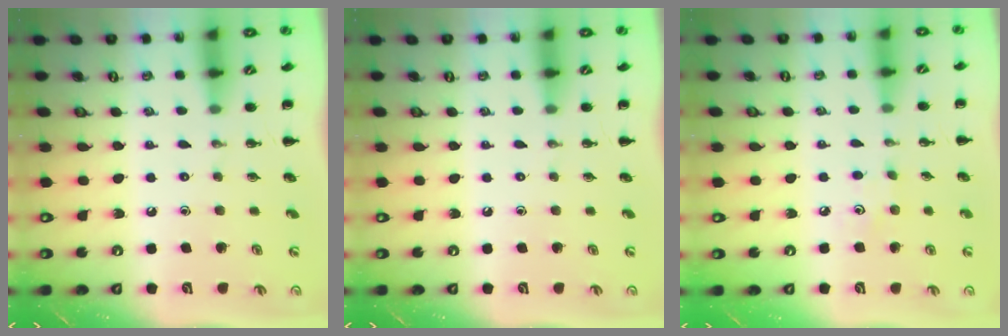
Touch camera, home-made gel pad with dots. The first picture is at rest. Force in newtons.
{"total": 0.0}
{"total": 3.2, "press": 3.0, "slide": 0.9}